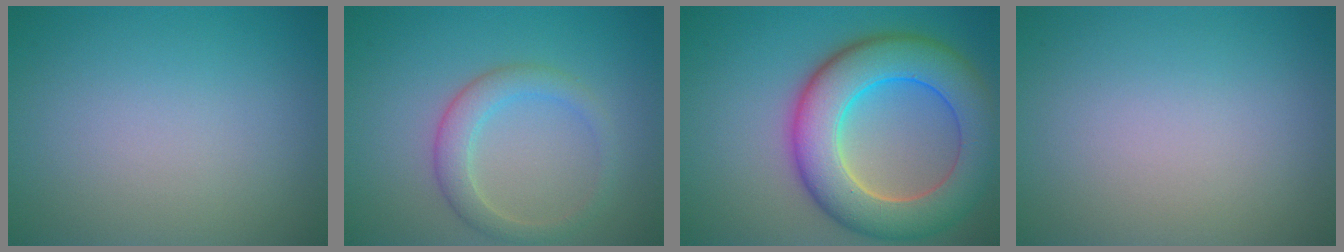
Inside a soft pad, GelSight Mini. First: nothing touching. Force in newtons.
{"total": 3.0, "press": 3.0, "slide": 0.1}
{"total": 10.0, "press": 10.0, "slide": 0.5}
{"total": 0.0}